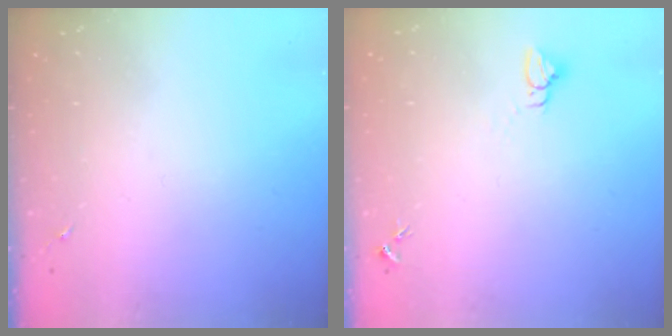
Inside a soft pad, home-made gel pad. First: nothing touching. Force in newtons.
{"total": 3.0, "press": 3.0, "slide": 0.1}